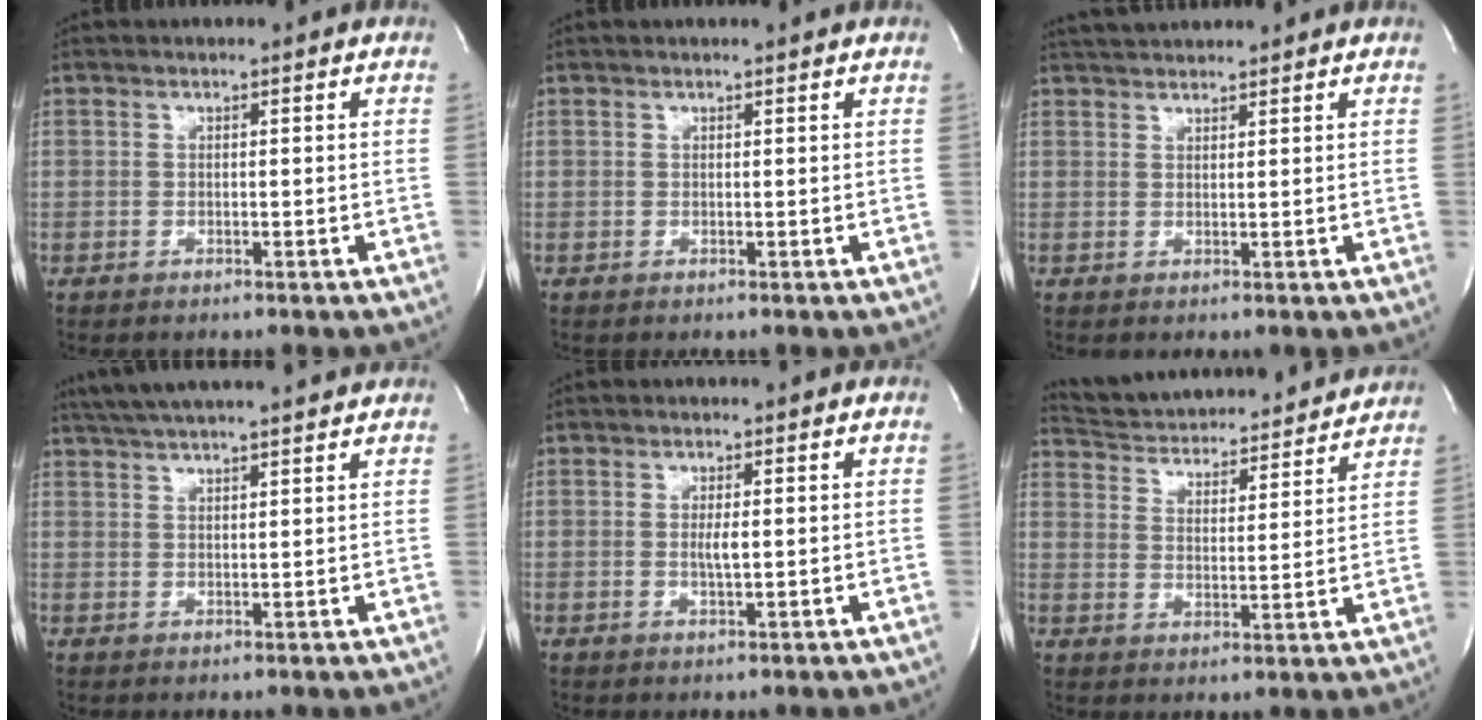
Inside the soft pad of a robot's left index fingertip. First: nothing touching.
{"total": 1.2, "force": [1.1, -0.2, 0.4], "torque": [-0.011, 0.004, 0.015]}
{"total": 4.9, "force": [4.7, 0.5, 1.4], "torque": [-0.027, 0.034, 0.081]}
{"total": 13.3, "force": [11.9, 0.6, 5.9], "torque": [-0.108, 0.032, 0.174]}
{"total": 1.8, "force": [0.1, 0.1, 1.8], "torque": [-0.038, -0.003, 0.003]}
{"total": 19.0, "force": [18.2, 3.4, 4.5], "torque": [-0.076, 0.007, 0.257]}